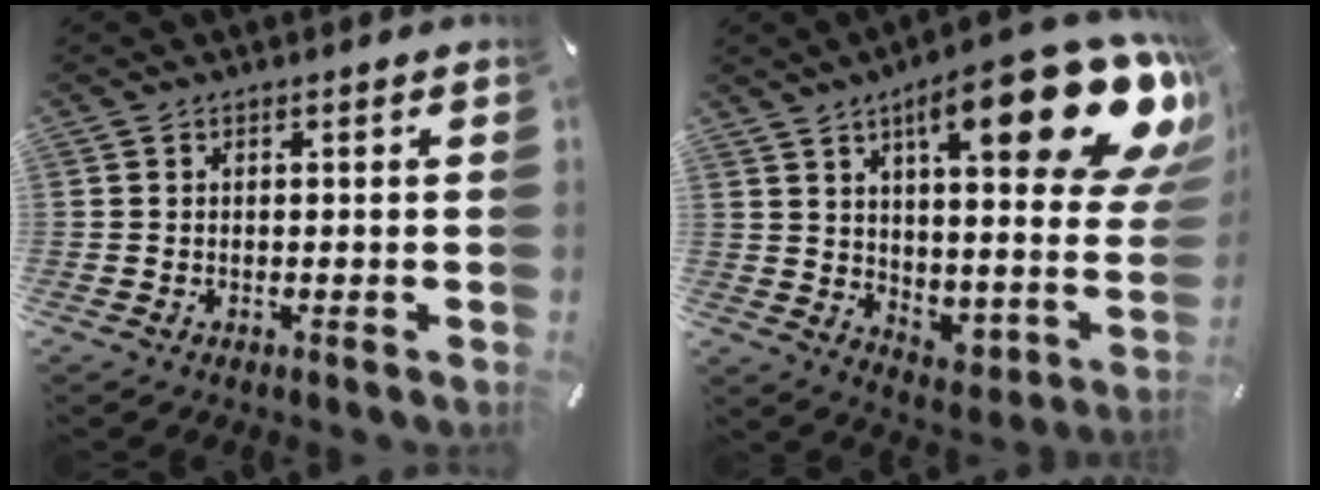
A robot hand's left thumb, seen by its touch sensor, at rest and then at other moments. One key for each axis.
{"total": 24.9, "fx": 13.4, "fy": 10.1, "fz": 18.5, "tx": -0.234, "ty": -0.101, "tz": 0.222}